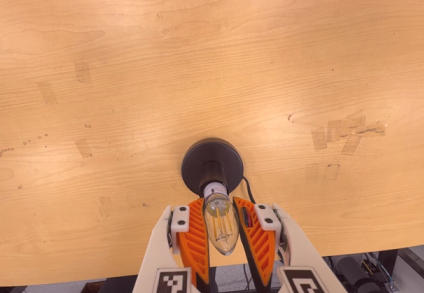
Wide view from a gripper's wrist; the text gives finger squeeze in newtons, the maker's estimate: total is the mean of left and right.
{"total": 13.8, "left": 13.7, "right": 13.8}